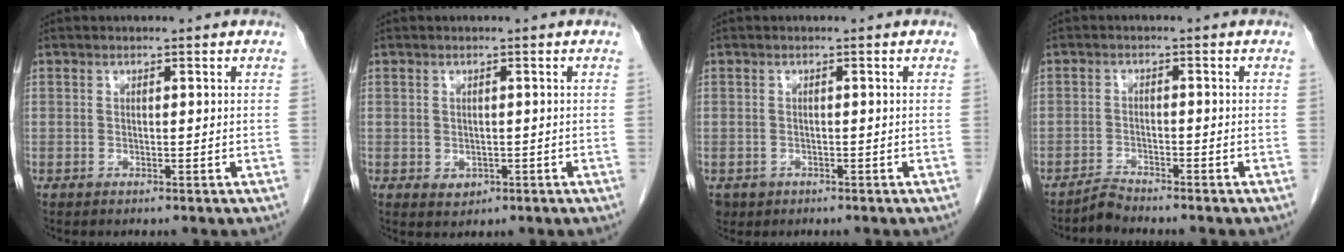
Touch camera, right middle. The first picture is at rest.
{"total": 1.6, "force": [-0.4, 1.3, 0.8], "torque": [-0.016, -0.001, 0.002]}
{"total": 2.2, "force": [-1.2, 1.8, 0.3], "torque": [-0.008, 0.001, -0.016]}
{"total": 2.1, "force": [-2.0, -0.3, -0.2], "torque": [0.003, -0.011, -0.037]}